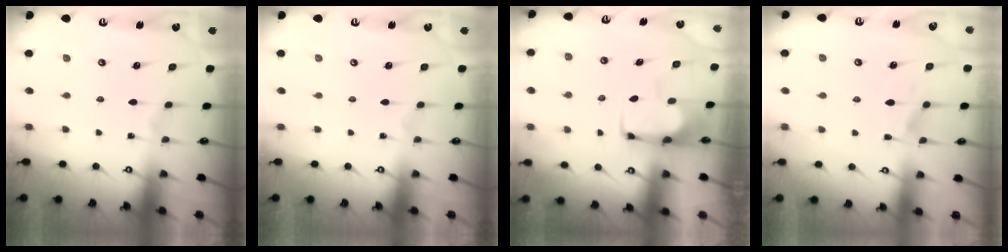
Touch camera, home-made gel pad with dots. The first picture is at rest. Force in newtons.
{"total": 0.0}
{"total": 1.4, "press": 1.3, "slide": 0.5}
{"total": 1.5, "press": 1.0, "slide": 1.1}